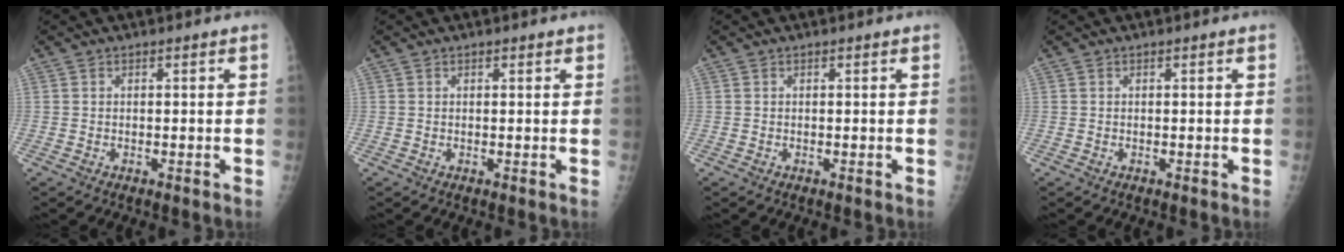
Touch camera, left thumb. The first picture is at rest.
{"total": 0.5, "force": [0.4, 0.2, 0.3], "torque": [-0.004, -0.002, 0.004]}
{"total": 0.0}
{"total": 0.0}